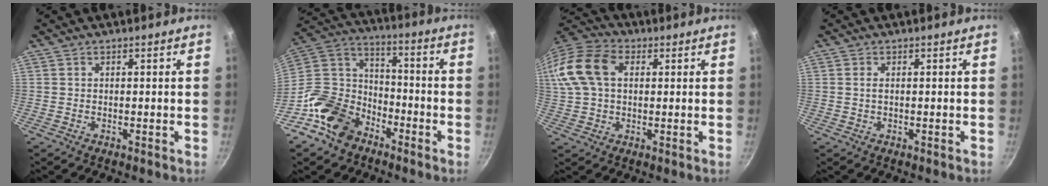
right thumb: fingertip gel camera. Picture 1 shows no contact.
{"total": 15.6, "force": [-9.0, 10.8, 6.7], "torque": [-0.092, 0.075, -0.183]}
{"total": 17.2, "force": [4.0, 11.8, 12.0], "torque": [-0.256, 0.028, 0.061]}
{"total": 1.1, "force": [0.2, 0.6, 1.0], "torque": [-0.018, 0.001, 0.002]}